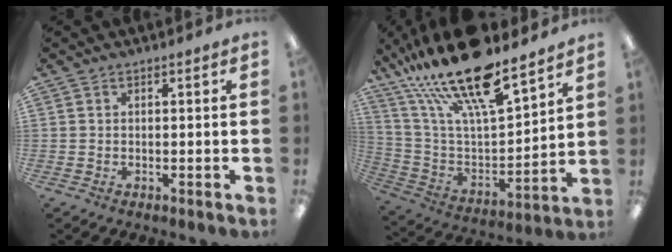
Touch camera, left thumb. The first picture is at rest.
{"total": 23.0, "force": [17.8, 6.1, 13.3], "torque": [-0.256, -0.115, 0.305]}